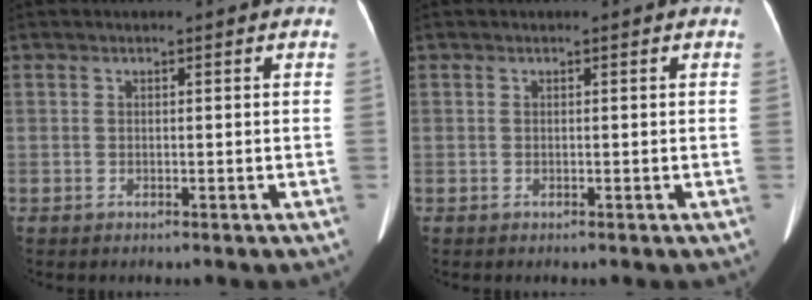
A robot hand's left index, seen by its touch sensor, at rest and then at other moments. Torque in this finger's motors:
{"motor_torque": [0.01, 0.01, 0.00, 0.00]}